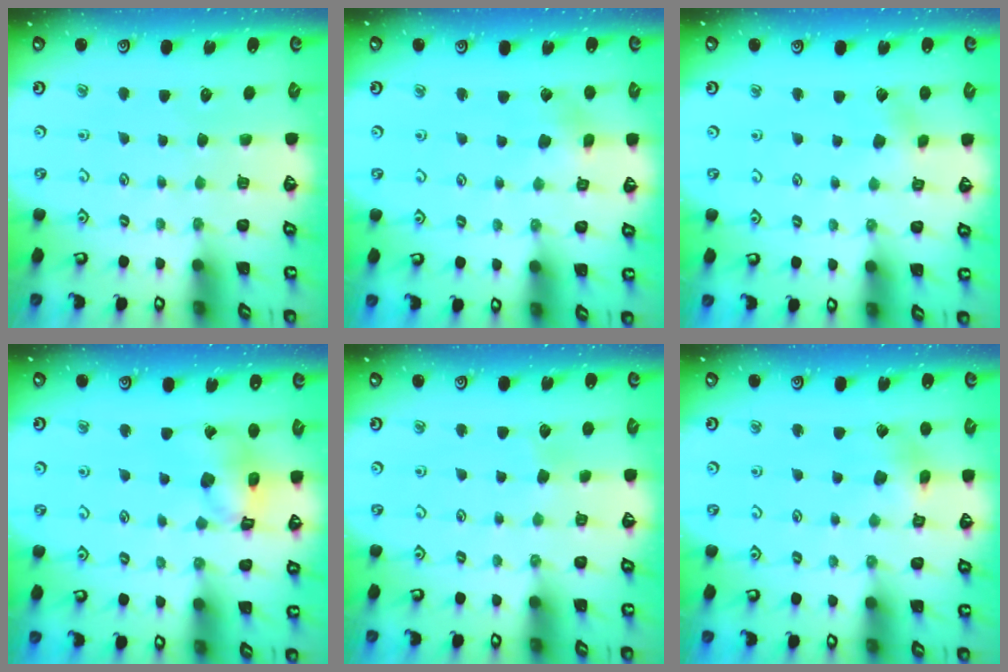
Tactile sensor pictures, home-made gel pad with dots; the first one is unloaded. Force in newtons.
{"total": 3.1, "press": 3.1, "slide": 0.2}
{"total": 2.6, "press": 2.4, "slide": 0.9}
{"total": 13.3, "press": 13.2, "slide": 1.7}
{"total": 2.9, "press": 2.9, "slide": 0.3}
{"total": 5.0, "press": 4.9, "slide": 0.6}